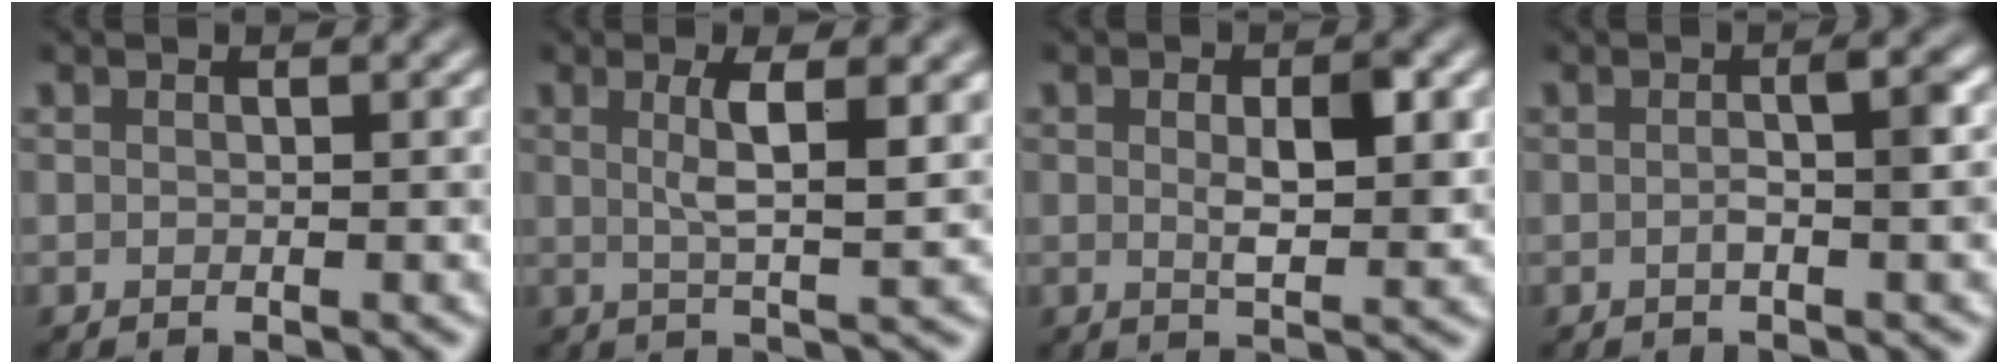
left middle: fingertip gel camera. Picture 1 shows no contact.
{"total": 4.5, "force": [1.2, 1.2, 4.2], "torque": [-0.061, 0.000, 0.017]}
{"total": 3.7, "force": [0.5, 1.4, 3.4], "torque": [-0.057, -0.003, 0.008]}
{"total": 2.7, "force": [-0.2, 0.5, 2.7], "torque": [-0.042, 0.006, -0.008]}